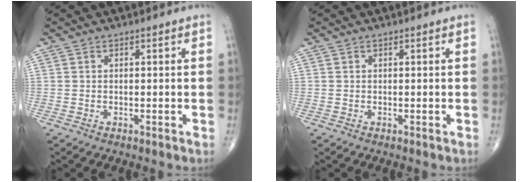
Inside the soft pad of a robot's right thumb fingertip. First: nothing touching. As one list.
[{"total": 0.0}]